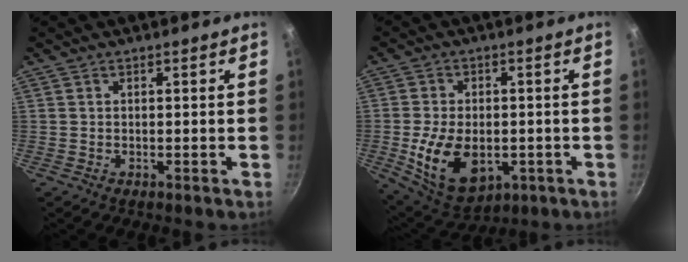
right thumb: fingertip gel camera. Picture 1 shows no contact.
{"total": 14.0, "force": [-2.7, 9.0, 10.3], "torque": [-0.166, -0.004, -0.027]}